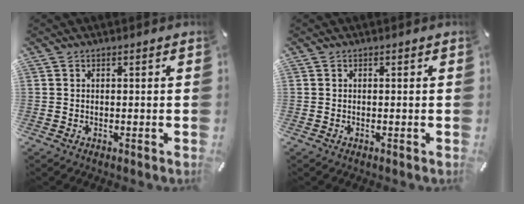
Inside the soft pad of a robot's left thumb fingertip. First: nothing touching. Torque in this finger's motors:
{"motor_torque": [-0.04, 0.03, -0.02, 0.01, 0.00]}